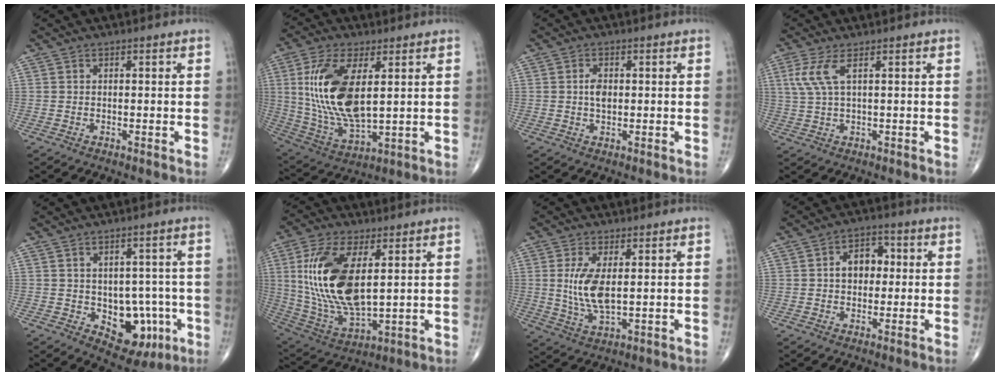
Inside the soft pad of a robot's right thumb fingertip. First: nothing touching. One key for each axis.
{"total": 17.5, "fx": 3.5, "fy": 7.8, "fz": 15.3, "tx": -0.312, "ty": -0.021, "tz": 0.078}
{"total": 2.7, "fx": 0.2, "fy": 1.7, "fz": 2.2, "tx": -0.036, "ty": -0.001, "tz": 0.003}
{"total": 4.4, "fx": 1.7, "fy": 0.9, "fz": 4.0, "tx": -0.114, "ty": 0.005, "tz": 0.043}
{"total": 11.1, "fx": -2.8, "fy": 7.5, "fz": 7.7, "tx": -0.053, "ty": 0.014, "tz": -0.022}
{"total": 19.6, "fx": 3.8, "fy": 9.0, "fz": 17.0, "tx": -0.348, "ty": -0.022, "tz": 0.083}
{"total": 8.0, "fx": 1.0, "fy": 3.2, "fz": 7.2, "tx": -0.155, "ty": -0.017, "tz": 0.027}
{"total": 6.5, "fx": 0.6, "fy": 4.6, "fz": 4.5, "tx": -0.048, "ty": 0.017, "tz": 0.003}